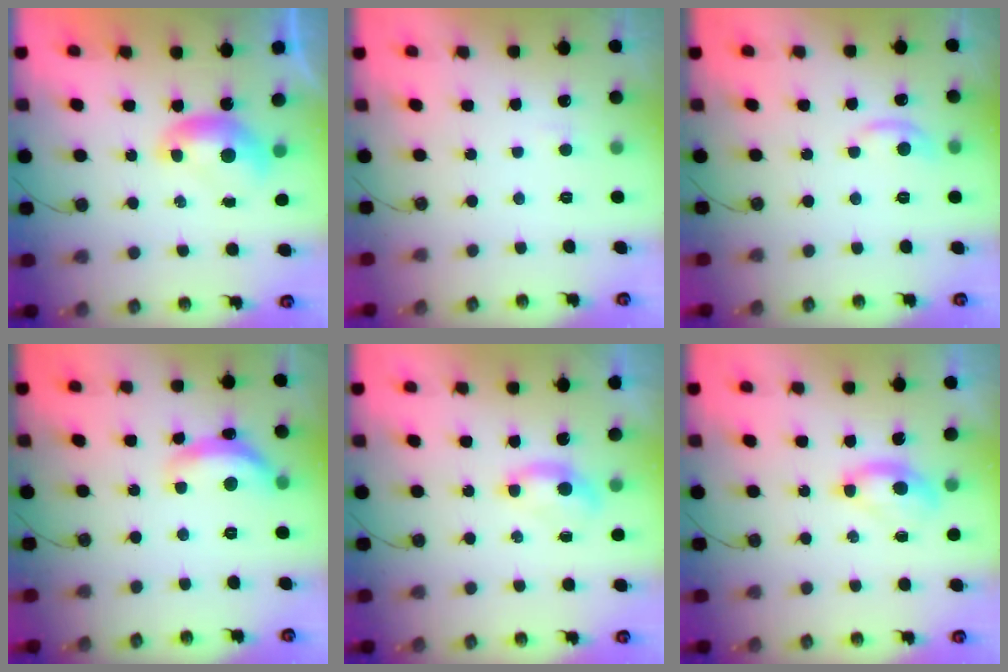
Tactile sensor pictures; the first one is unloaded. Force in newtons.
{"total": 2.3, "press": 2.3, "slide": 0.4}
{"total": 0.7, "press": 0.1, "slide": 0.7}
{"total": 6.6, "press": 6.6, "slide": 0.7}
{"total": 0.7, "press": 0.5, "slide": 0.5}
{"total": 2.1, "press": 2.0, "slide": 0.7}